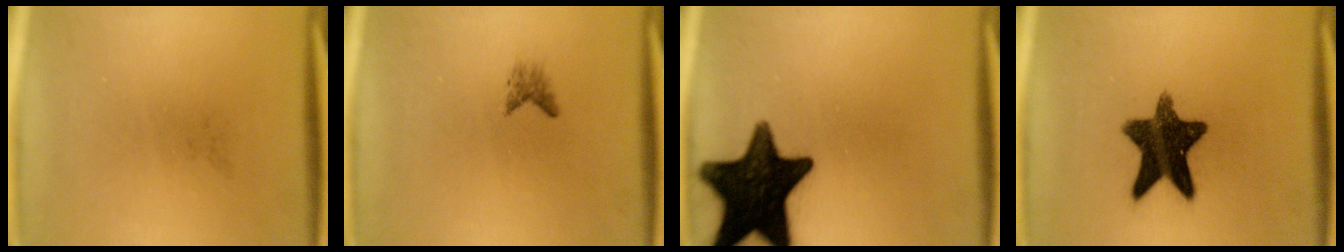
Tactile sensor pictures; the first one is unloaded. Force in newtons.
{"total": 1.1}
{"total": 17.8}
{"total": 13.3}